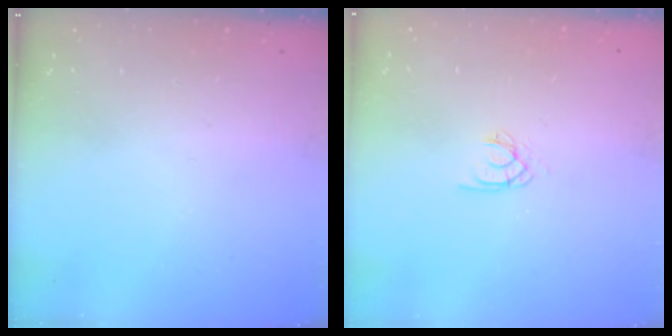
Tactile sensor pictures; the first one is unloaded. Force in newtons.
{"total": 2.0, "press": 2.0, "slide": 0.4}